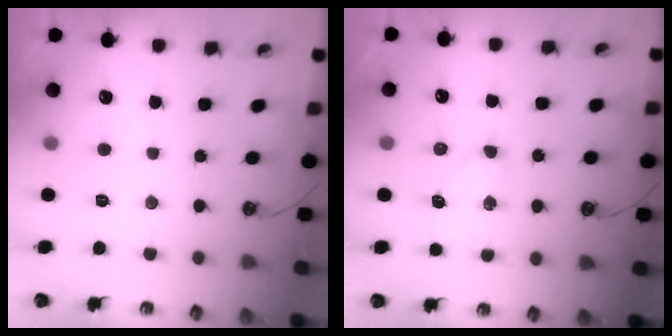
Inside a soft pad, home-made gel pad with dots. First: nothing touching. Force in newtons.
{"total": 5.1, "press": 5.1, "slide": 0.6}